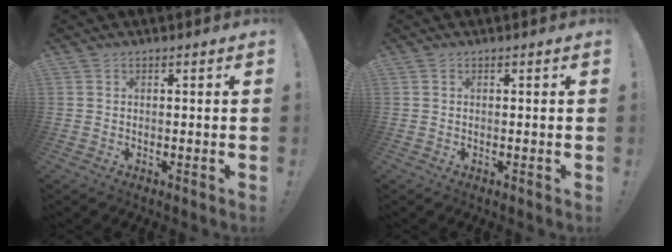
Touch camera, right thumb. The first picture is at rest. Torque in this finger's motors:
{"motor_torque": [-0.04, -0.13, 0.12, -0.05, 0.00]}